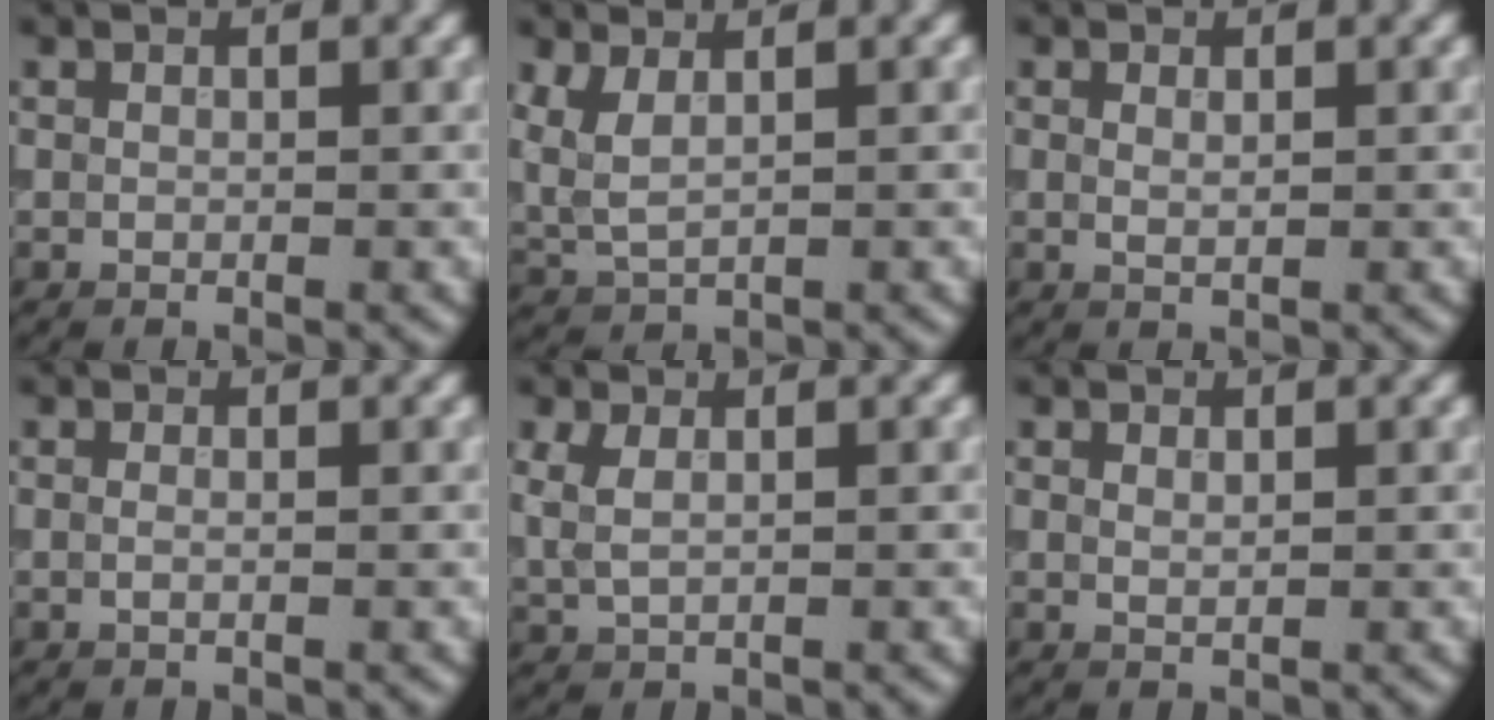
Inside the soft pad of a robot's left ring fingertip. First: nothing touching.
{"total": 2.9, "force": [1.1, 1.3, 2.3], "torque": [-0.061, 0.001, 0.027]}
{"total": 0.9, "force": [0.3, 0.3, 0.8], "torque": [-0.015, 0.000, 0.006]}
{"total": 0.6, "force": [0.0, 0.2, 0.6], "torque": [-0.013, -0.007, -0.003]}
{"total": 2.0, "force": [0.7, 1.0, 1.6], "torque": [-0.038, 0.000, 0.019]}
{"total": 0.6, "force": [0.4, 0.2, 0.5], "torque": [-0.010, -0.001, 0.008]}